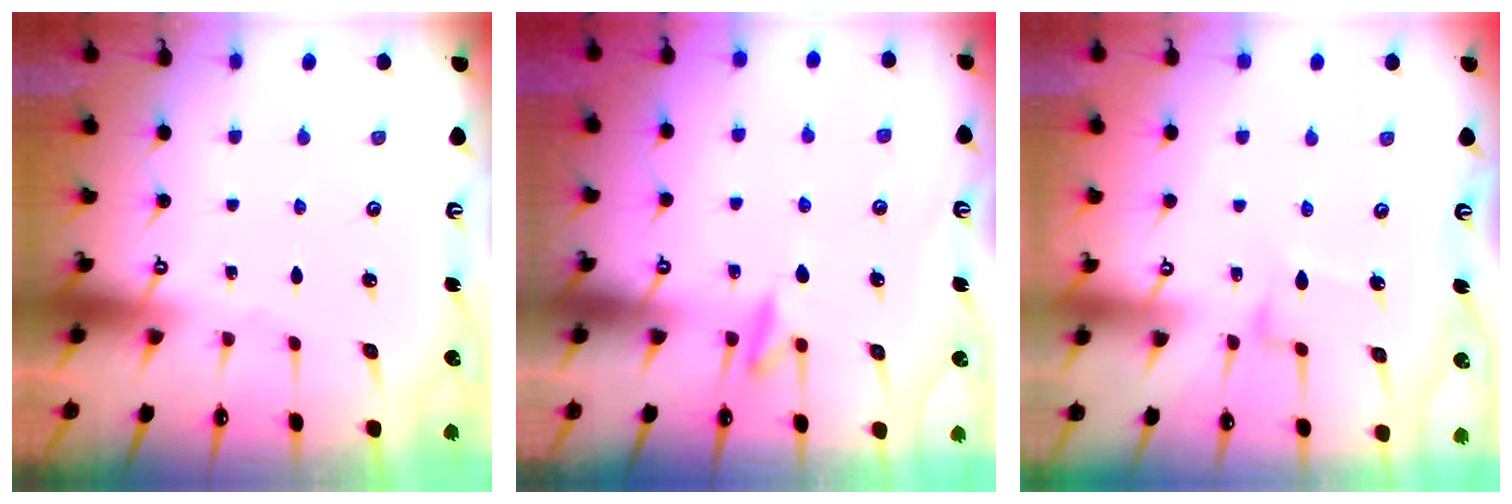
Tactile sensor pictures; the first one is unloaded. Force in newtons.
{"total": 8.7, "press": 8.6, "slide": 1.4}
{"total": 8.0, "press": 8.0, "slide": 0.4}